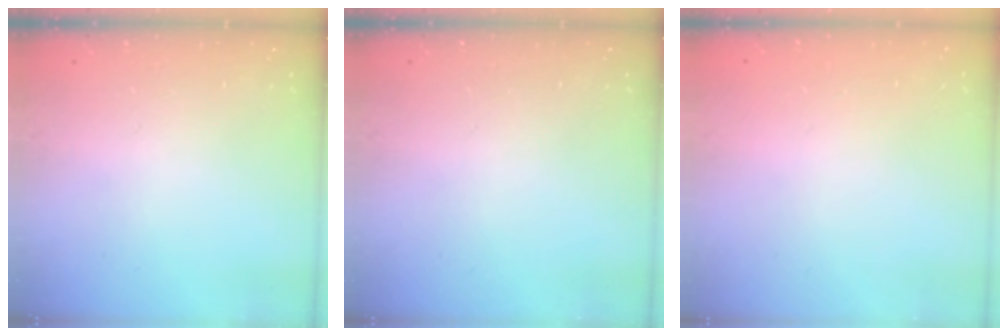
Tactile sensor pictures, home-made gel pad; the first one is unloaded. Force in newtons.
{"total": 0.0}
{"total": 0.0}